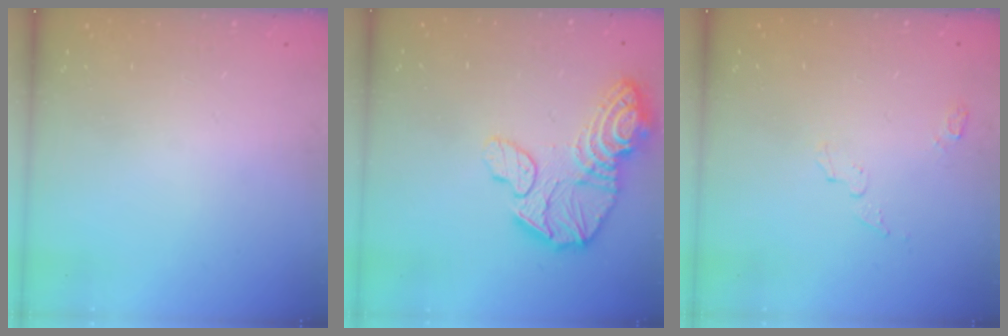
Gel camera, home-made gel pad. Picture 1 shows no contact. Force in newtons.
{"total": 17.1, "press": 17.1, "slide": 1.6}
{"total": 4.1, "press": 4.1, "slide": 0.4}